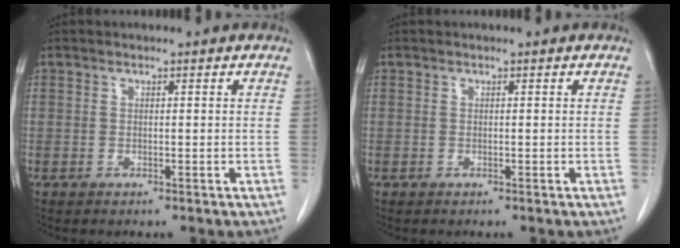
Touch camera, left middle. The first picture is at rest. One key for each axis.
{"total": 0.0}